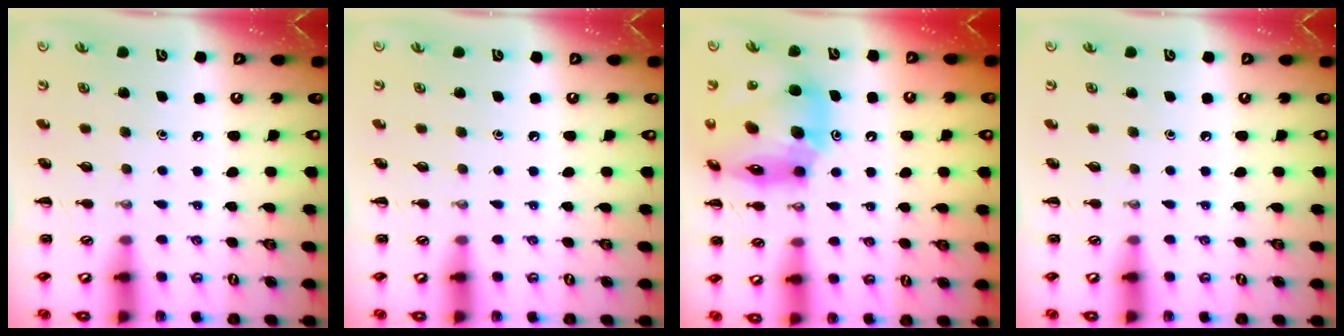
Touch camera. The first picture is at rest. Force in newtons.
{"total": 0.0}
{"total": 17.4, "press": 16.7, "slide": 5.1}
{"total": 0.0}